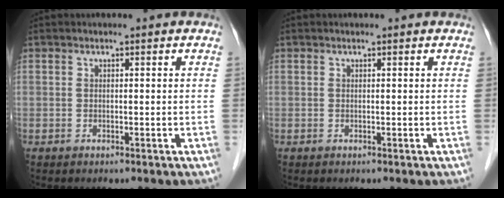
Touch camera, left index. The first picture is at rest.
{"total": 0.0}